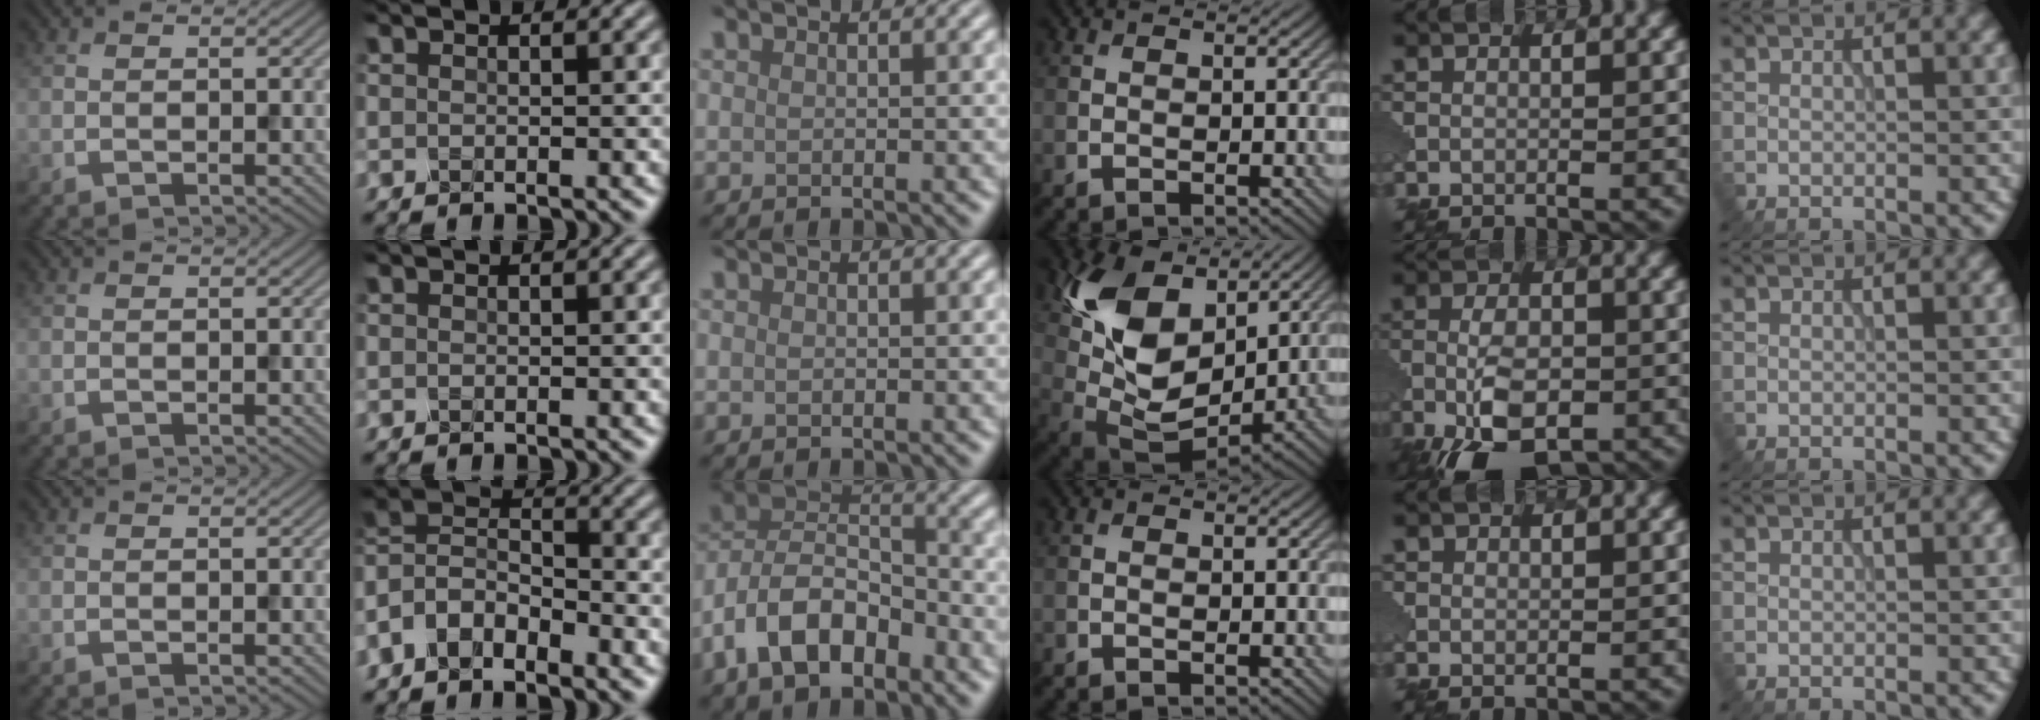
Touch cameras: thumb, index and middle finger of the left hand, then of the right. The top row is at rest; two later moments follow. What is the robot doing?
{"motion": "insert", "object": "pin"}